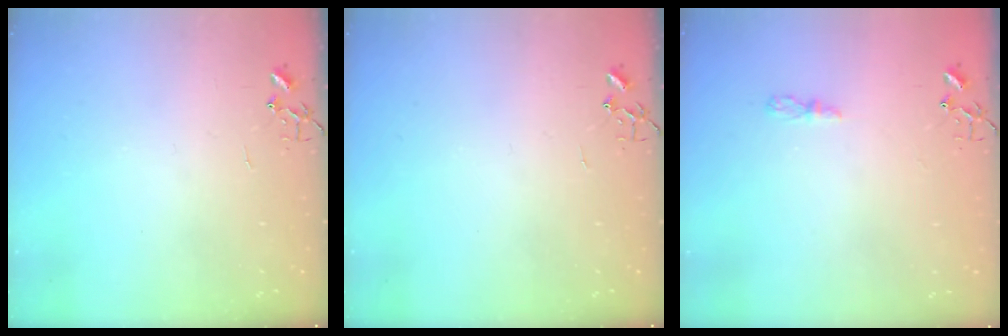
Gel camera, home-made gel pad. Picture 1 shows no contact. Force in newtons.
{"total": 0.0}
{"total": 4.0, "press": 4.0, "slide": 0.5}